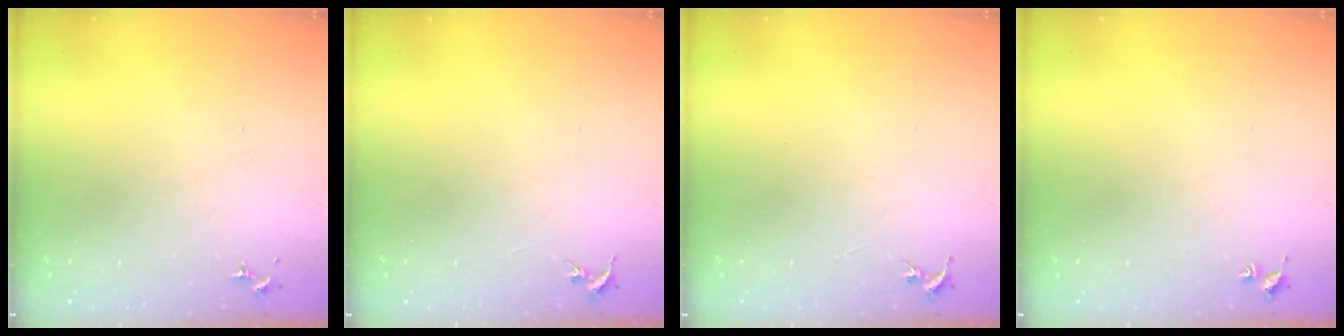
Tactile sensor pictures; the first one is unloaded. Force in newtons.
{"total": 0.0}
{"total": 0.0}
{"total": 1.7, "press": 1.7, "slide": 0.2}